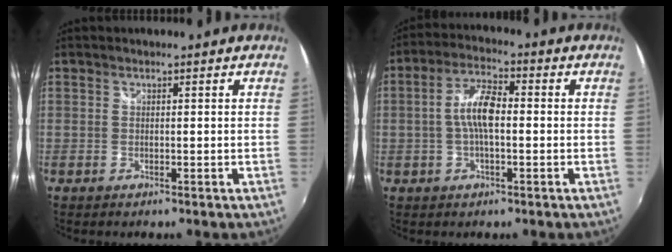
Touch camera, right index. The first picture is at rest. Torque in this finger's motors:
{"motor_torque": [1.23, -0.21, 0.52, 0.15]}